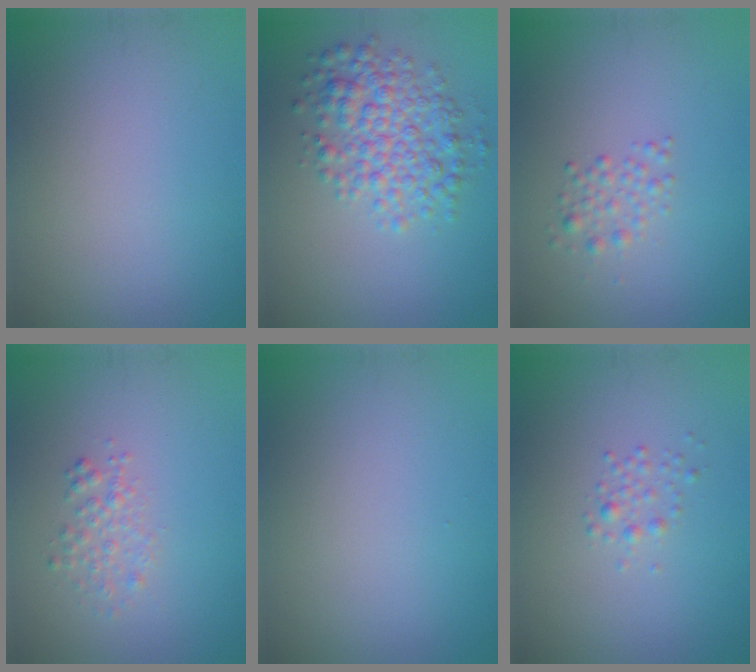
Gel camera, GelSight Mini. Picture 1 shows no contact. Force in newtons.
{"total": 5.0, "press": 5.0, "slide": 0.0}
{"total": 1.5, "press": 1.5, "slide": 0.0}
{"total": 1.6, "press": 1.6, "slide": 0.1}
{"total": 0.0}
{"total": 1.2, "press": 1.2, "slide": 0.0}